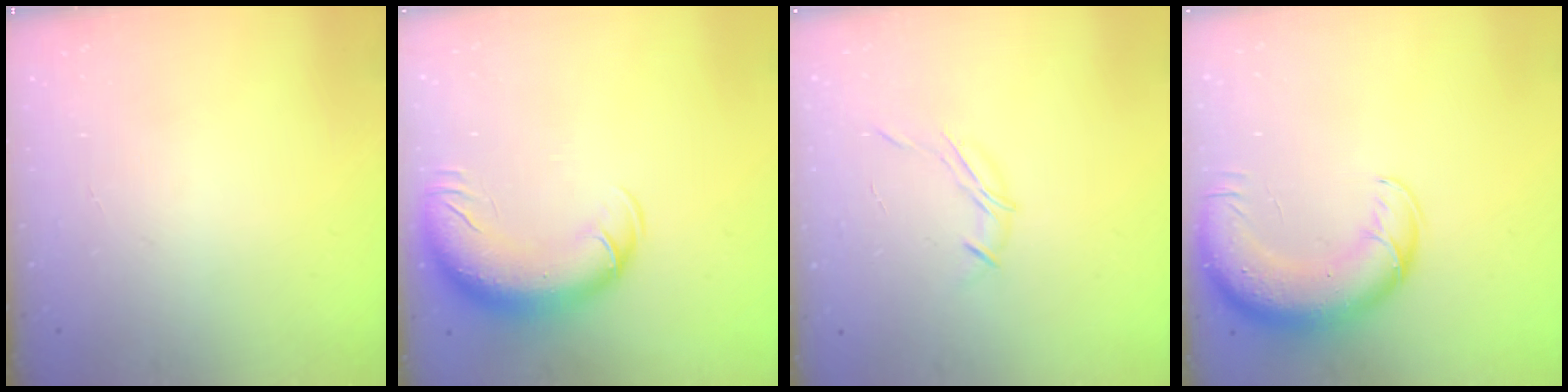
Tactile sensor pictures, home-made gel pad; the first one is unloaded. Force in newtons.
{"total": 13.4, "press": 13.0, "slide": 3.1}
{"total": 6.2, "press": 6.1, "slide": 1.0}
{"total": 13.5, "press": 13.1, "slide": 3.4}